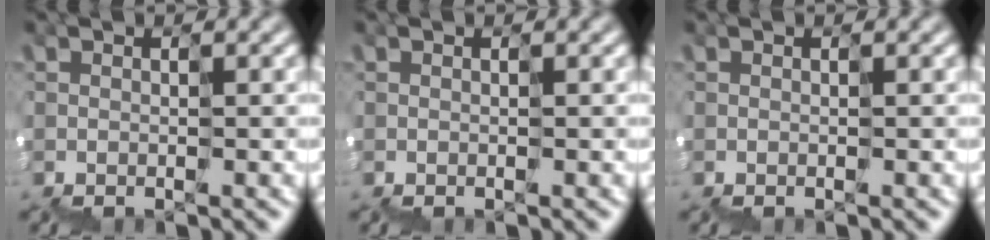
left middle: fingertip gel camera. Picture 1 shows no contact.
{"total": 0.0}
{"total": 0.0}